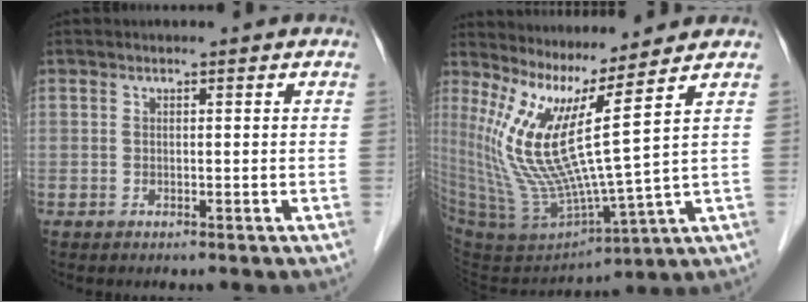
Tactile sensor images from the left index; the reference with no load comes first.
{"total": 13.6, "force": [6.8, -1.5, 11.7], "torque": [-0.251, -0.039, 0.139]}